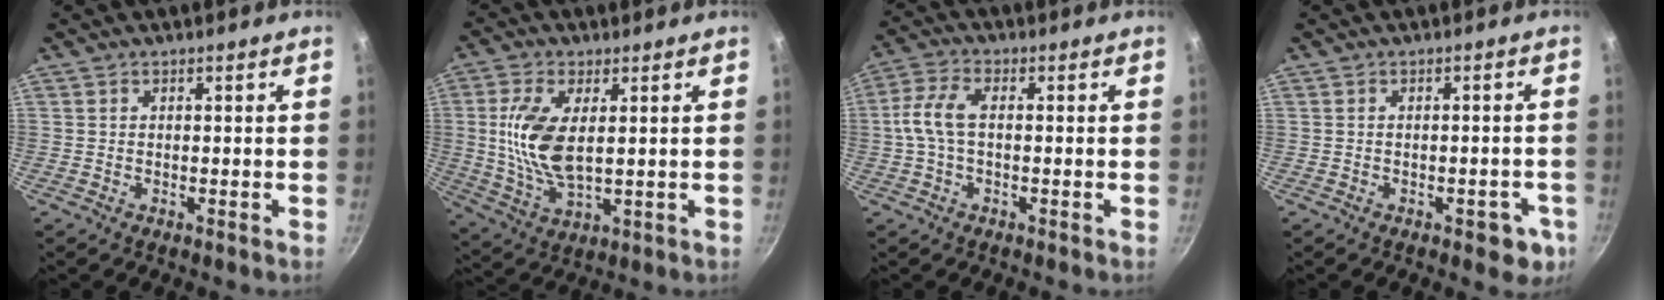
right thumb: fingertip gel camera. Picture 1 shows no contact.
{"total": 12.0, "force": [1.5, 5.7, 10.4], "torque": [-0.220, -0.012, 0.039]}
{"total": 6.8, "force": [0.1, 3.5, 5.8], "torque": [-0.137, 0.020, -0.003]}
{"total": 4.5, "force": [-2.3, 2.2, 3.1], "torque": [-0.019, 0.015, -0.024]}